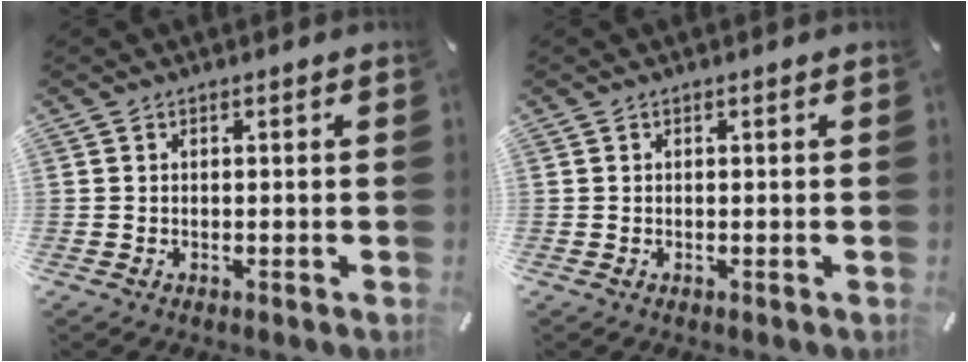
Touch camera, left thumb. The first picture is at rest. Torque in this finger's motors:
{"motor_torque": [-0.02, 0.12, -0.05, 0.04, 0.00]}